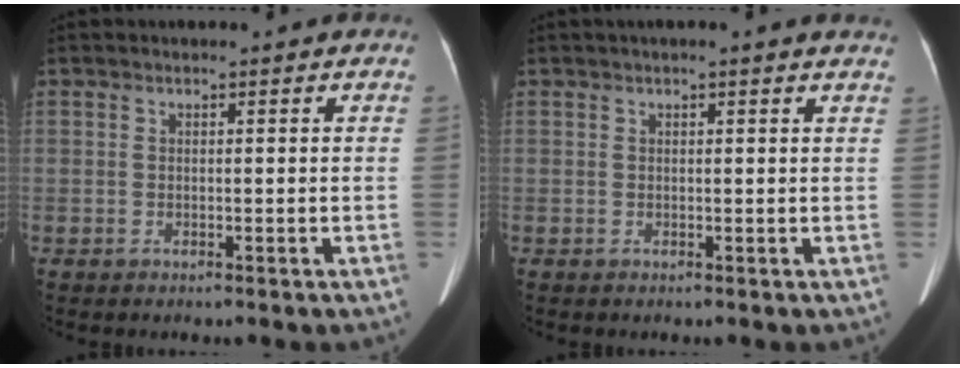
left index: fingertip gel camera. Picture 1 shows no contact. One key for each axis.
{"total": 3.7, "fx": 3.0, "fy": 0.1, "fz": 2.1, "tx": -0.025, "ty": 0.017, "tz": 0.026}